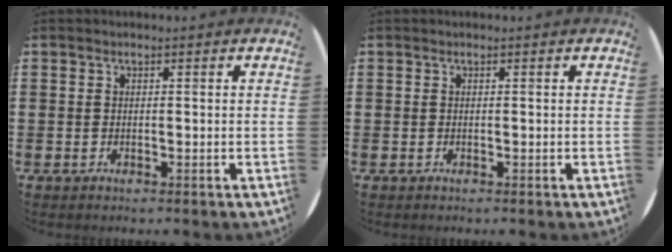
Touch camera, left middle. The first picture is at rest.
{"total": 0.0}